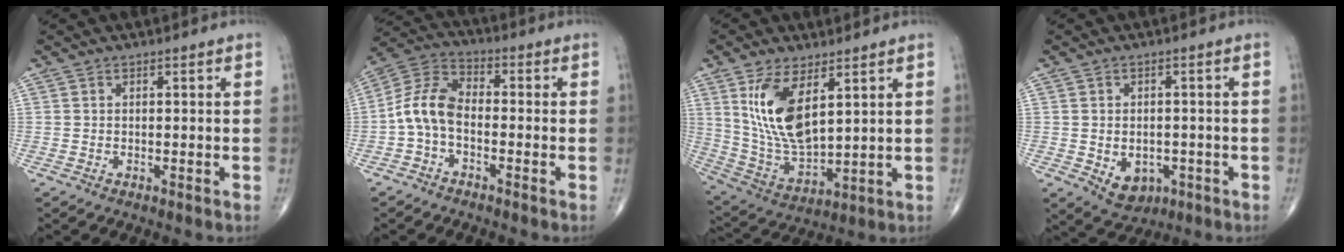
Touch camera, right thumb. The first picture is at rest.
{"total": 8.4, "force": [-2.0, 5.1, 6.4], "torque": [-0.125, 0.033, -0.054]}
{"total": 14.2, "force": [5.4, 6.4, 11.5], "torque": [-0.215, -0.027, 0.123]}
{"total": 6.4, "force": [-1.8, 4.8, 3.9], "torque": [-0.039, 0.006, -0.010]}